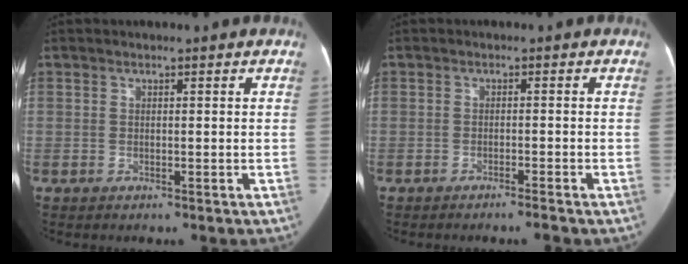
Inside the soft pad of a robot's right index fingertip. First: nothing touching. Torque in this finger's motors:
{"motor_torque": [-0.06, 0.02, -0.01, 0.02]}